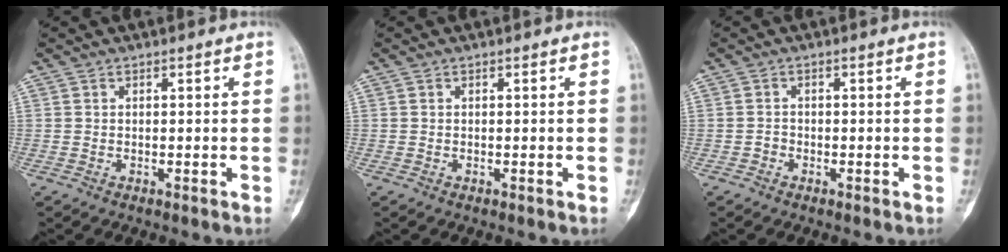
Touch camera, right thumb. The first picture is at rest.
{"total": 0.0}
{"total": 1.0, "force": [-0.6, 0.8, 0.2], "torque": [0.001, 0.004, -0.017]}